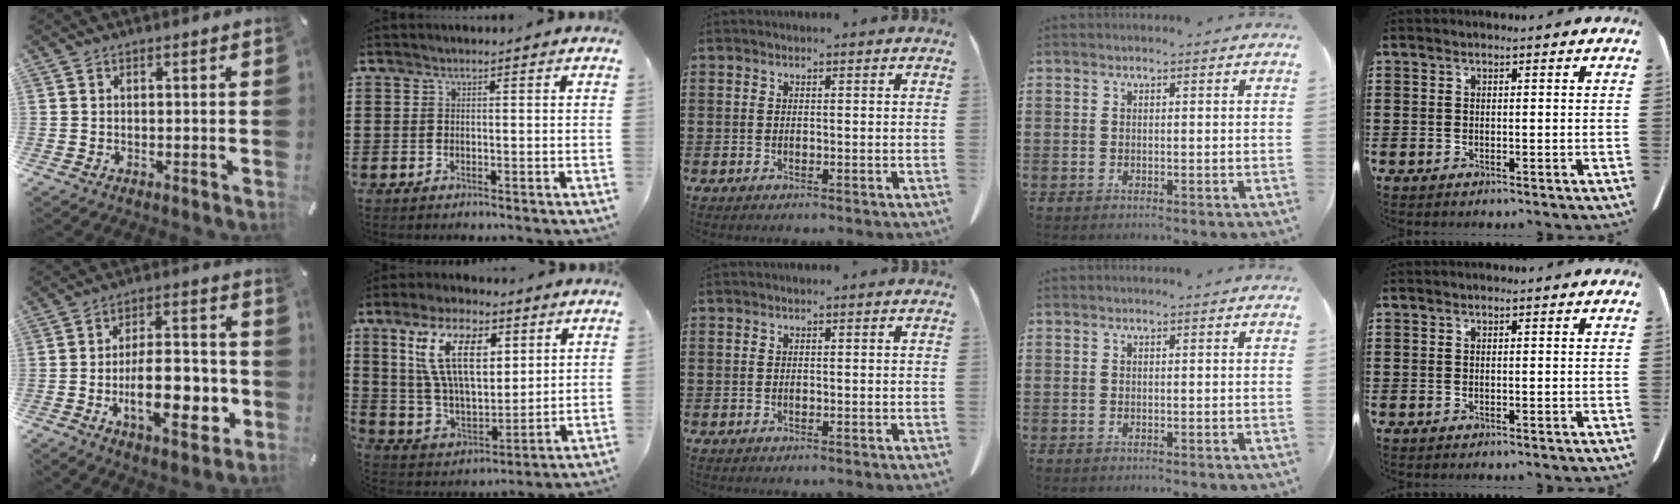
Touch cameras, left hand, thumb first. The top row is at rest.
{"thumb": {"total": 16.5, "force": [-4.3, 8.2, 13.7], "torque": [-0.209, 0.005, -0.069]}, "index": {"total": 14.0, "force": [6.6, 6.7, 10.4], "torque": [-0.227, 0.009, 0.122]}}